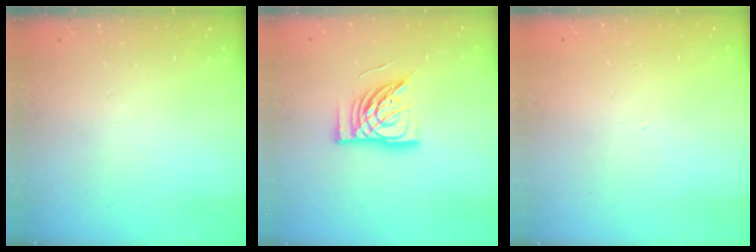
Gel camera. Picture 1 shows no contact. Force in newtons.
{"total": 15.1, "press": 15.0, "slide": 1.7}
{"total": 0.0}